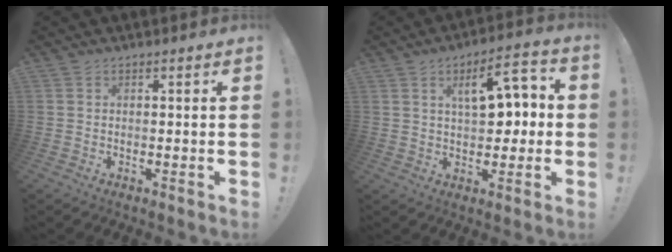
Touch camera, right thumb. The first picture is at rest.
{"total": 12.6, "force": [2.8, 6.7, 10.3], "torque": [-0.135, 0.002, 0.043]}